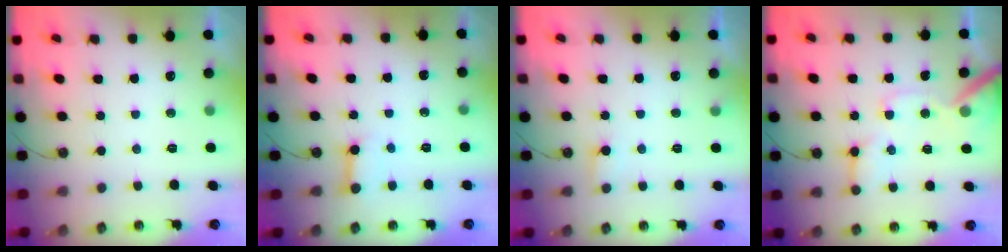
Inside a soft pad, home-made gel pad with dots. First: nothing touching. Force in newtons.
{"total": 5.2, "press": 5.1, "slide": 0.6}
{"total": 5.1, "press": 5.0, "slide": 0.4}
{"total": 12.4, "press": 12.3, "slide": 2.0}